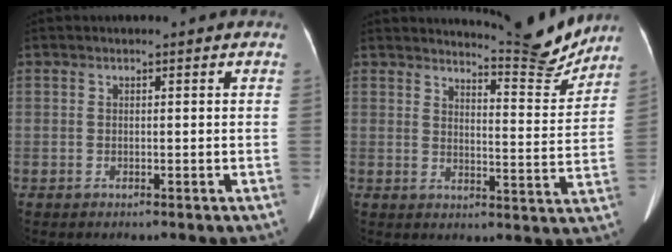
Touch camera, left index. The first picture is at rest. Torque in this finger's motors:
{"motor_torque": [-0.22, -0.61, 0.07, 0.03]}